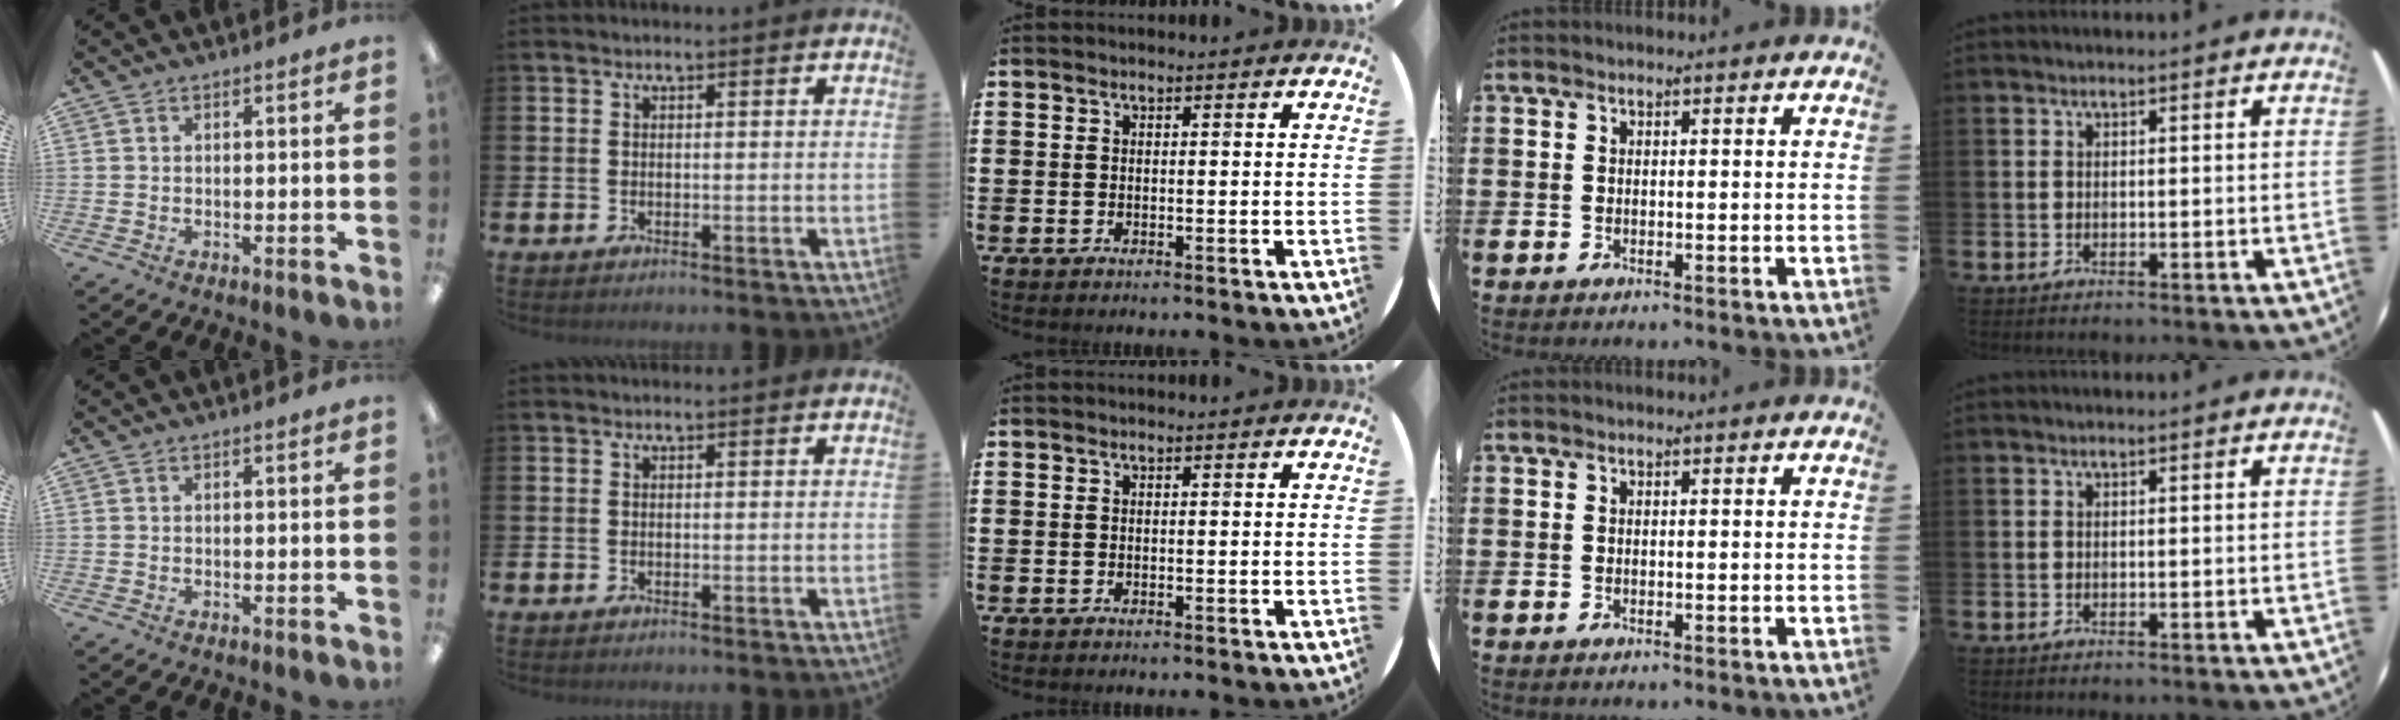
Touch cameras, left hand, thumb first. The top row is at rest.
{}